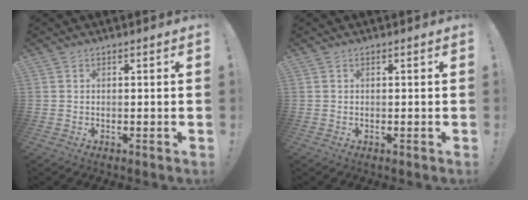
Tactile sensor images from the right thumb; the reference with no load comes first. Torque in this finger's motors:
{"motor_torque": [0.00, 0.00, -0.09, 0.09, 0.02]}